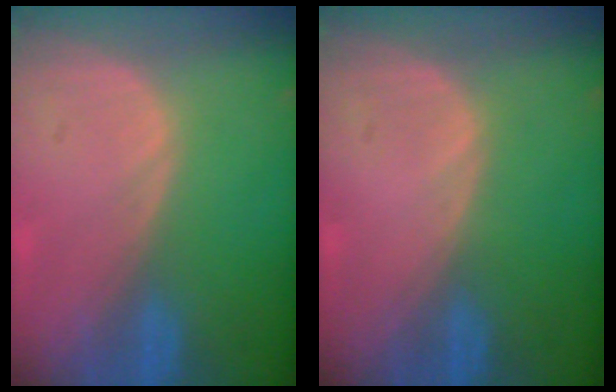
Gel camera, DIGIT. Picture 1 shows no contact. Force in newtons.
{"total": 0.0}